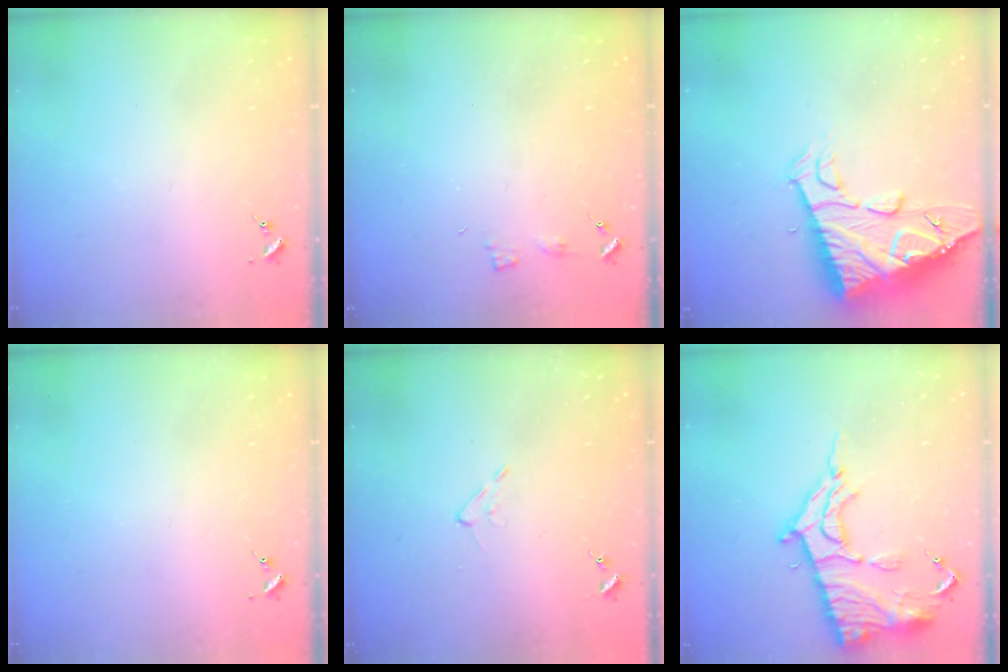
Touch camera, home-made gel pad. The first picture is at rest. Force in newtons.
{"total": 3.6, "press": 3.6, "slide": 0.5}
{"total": 15.0, "press": 14.9, "slide": 1.4}
{"total": 0.0}
{"total": 4.3, "press": 4.3, "slide": 0.7}
{"total": 16.6, "press": 16.5, "slide": 1.5}